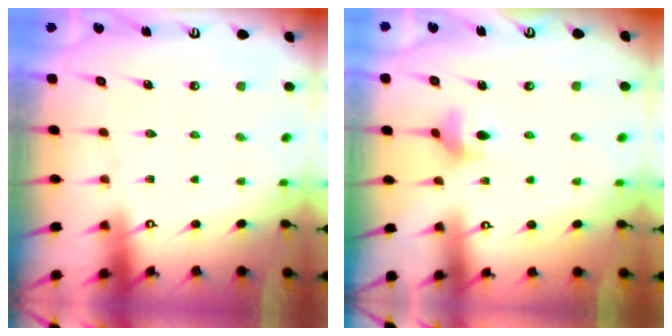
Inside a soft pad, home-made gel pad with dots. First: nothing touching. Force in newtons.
{"total": 5.8, "press": 5.8, "slide": 0.6}